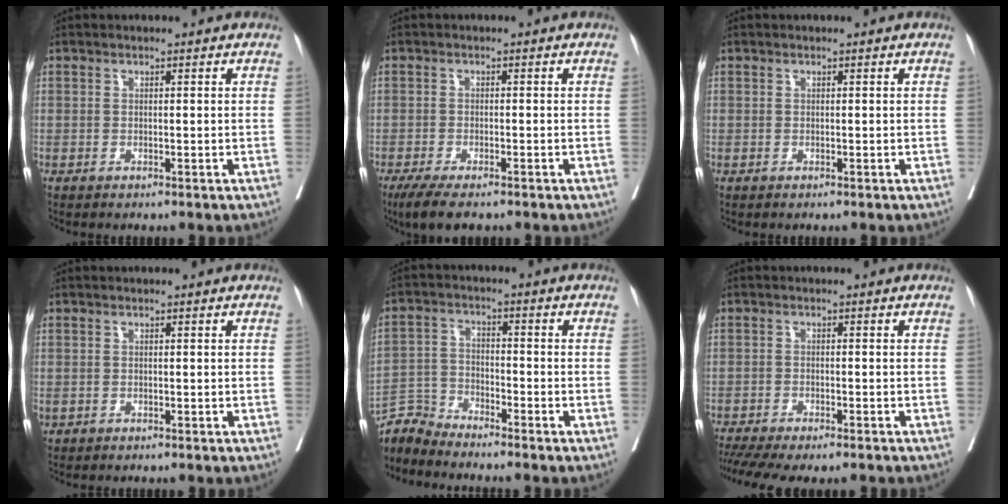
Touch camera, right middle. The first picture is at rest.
{"total": 5.7, "force": [-4.3, 1.1, 3.6], "torque": [-0.057, -0.014, -0.071]}
{"total": 0.0}
{"total": 0.0}
{"total": 5.1, "force": [-5.0, -0.4, -1.0], "torque": [0.012, -0.002, -0.101]}
{"total": 11.3, "force": [-9.4, 2.4, 5.8], "torque": [-0.101, -0.012, -0.134]}